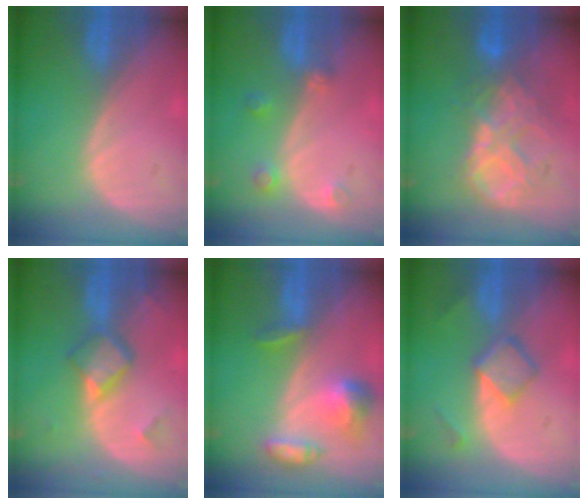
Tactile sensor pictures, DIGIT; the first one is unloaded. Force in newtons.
{"total": 2.9, "press": 2.8, "slide": 0.8}
{"total": 9.2, "press": 7.8, "slide": 4.9}
{"total": 5.7, "press": 4.9, "slide": 3.0}
{"total": 7.1, "press": 6.6, "slide": 2.6}
{"total": 5.1, "press": 4.7, "slide": 1.8}